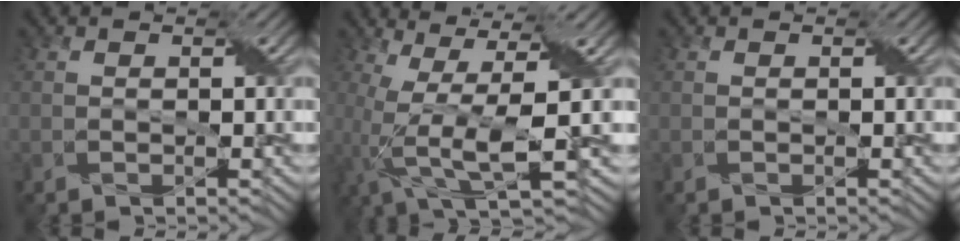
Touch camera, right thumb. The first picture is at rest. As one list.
[{"total": 11.0, "force": [-1.3, 3.2, 10.4], "torque": [-0.225, -0.001, -0.008]}, {"total": 0.0}]